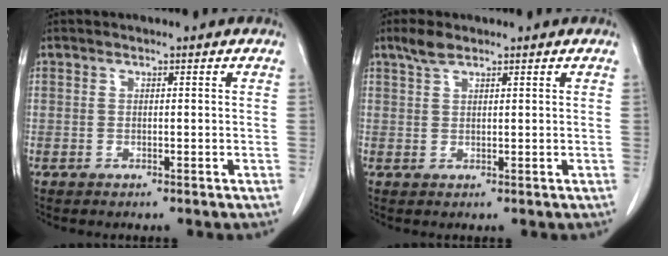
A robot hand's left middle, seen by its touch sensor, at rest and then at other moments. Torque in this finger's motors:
{"motor_torque": [0.31, -0.21, -0.10, 0.00]}